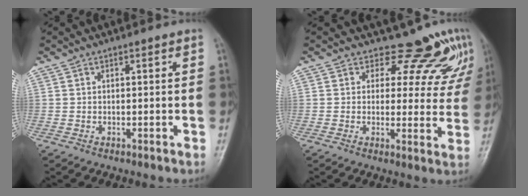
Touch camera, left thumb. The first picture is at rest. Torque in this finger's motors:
{"motor_torque": [-0.04, 0.32, -0.09, -0.14, -0.03]}